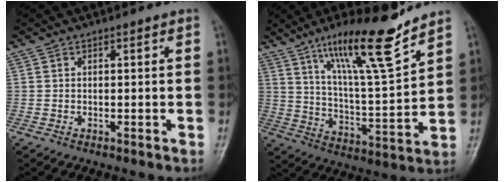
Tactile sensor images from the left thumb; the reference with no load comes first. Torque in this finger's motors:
{"motor_torque": [0.44, 0.31, 1.49, -1.28, 0.30]}